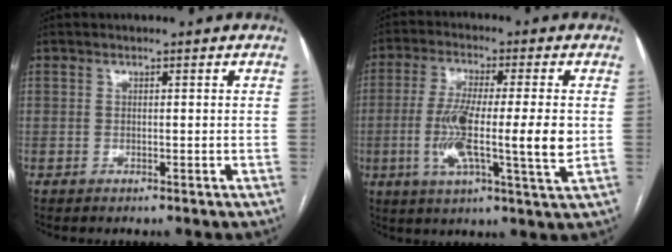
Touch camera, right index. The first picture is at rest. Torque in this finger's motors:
{"motor_torque": [0.53, -0.10, 0.60, 0.21]}